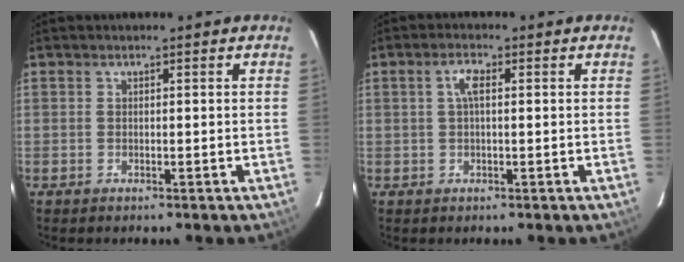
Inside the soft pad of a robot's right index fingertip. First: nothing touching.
{"total": 2.7, "force": [0.5, 0.9, 2.5], "torque": [-0.052, 0.009, 0.009]}